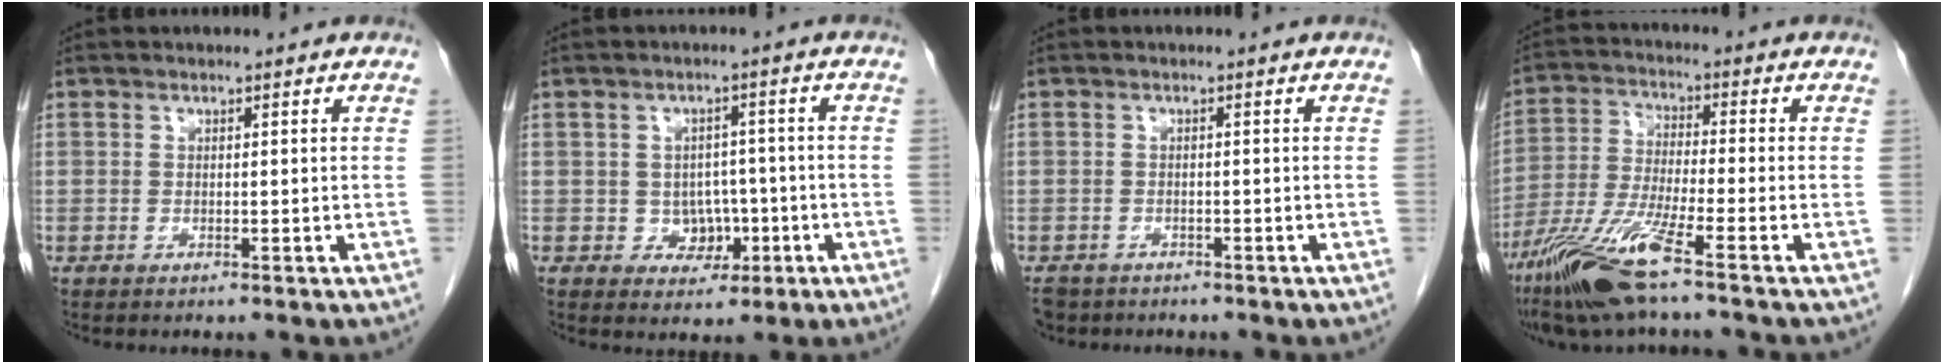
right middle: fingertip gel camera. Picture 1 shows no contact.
{"total": 4.4, "force": [-1.2, 3.8, 1.9], "torque": [-0.016, 0.009, -0.007]}
{"total": 4.1, "force": [-3.4, 2.3, 0.6], "torque": [-0.012, -0.002, -0.054]}
{"total": 11.0, "force": [-7.1, 0.0, 8.4], "torque": [-0.182, -0.030, -0.140]}